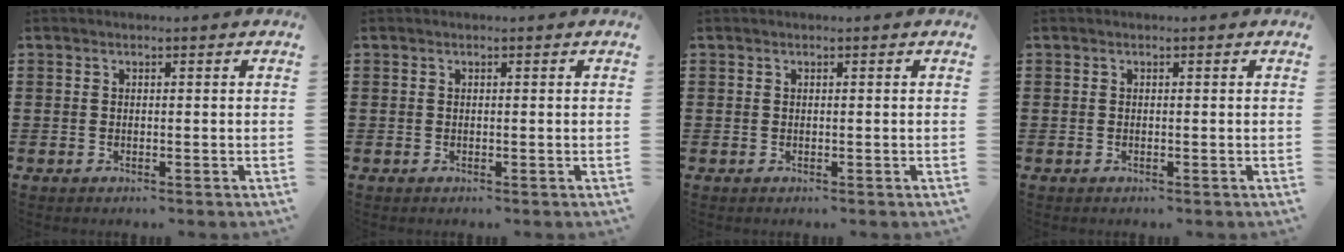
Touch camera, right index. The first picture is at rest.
{"total": 0.0}
{"total": 0.0}
{"total": 0.0}